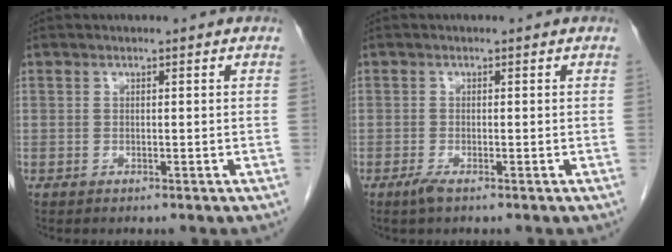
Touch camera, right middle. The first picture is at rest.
{"total": 1.5, "force": [-1.0, 0.1, 1.1], "torque": [-0.028, -0.005, -0.021]}